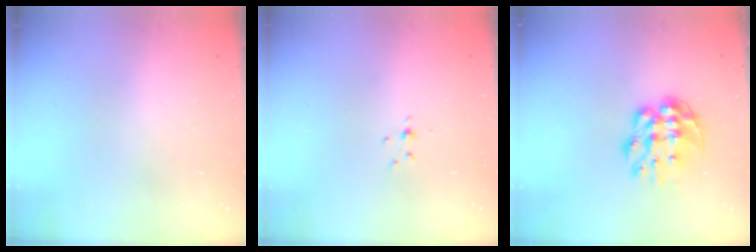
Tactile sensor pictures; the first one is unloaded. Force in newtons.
{"total": 3.2, "press": 3.0, "slide": 1.1}
{"total": 9.6, "press": 9.6, "slide": 0.7}